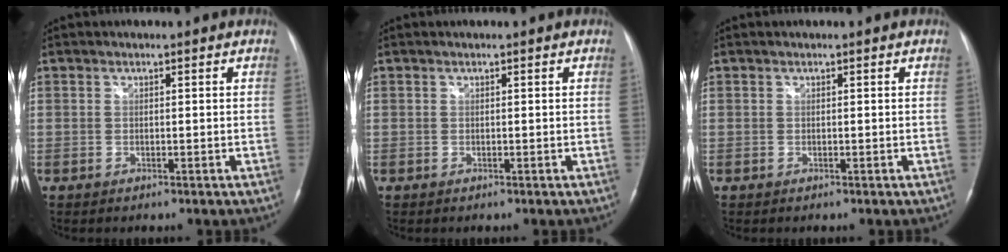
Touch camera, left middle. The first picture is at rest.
{"total": 0.0}
{"total": 0.0}